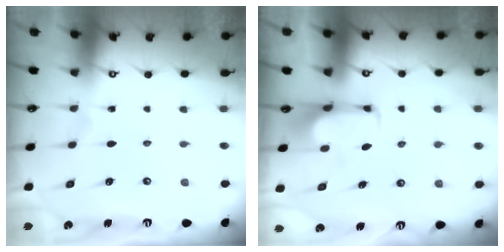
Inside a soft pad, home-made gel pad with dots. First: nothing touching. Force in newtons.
{"total": 2.0, "press": 2.0, "slide": 0.3}